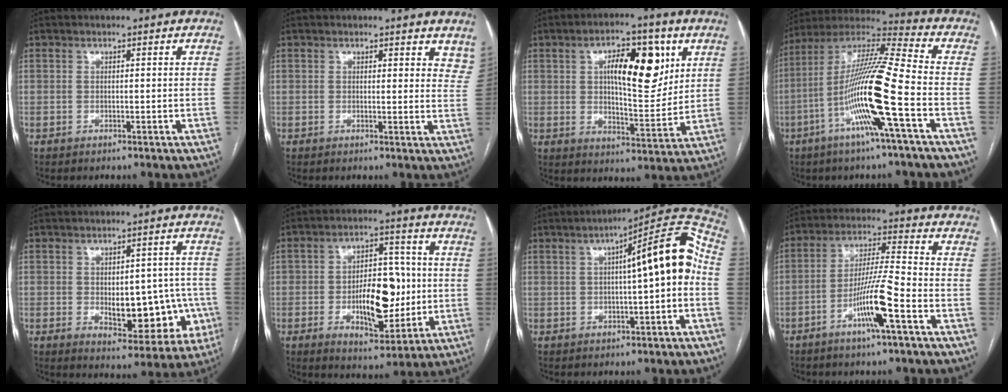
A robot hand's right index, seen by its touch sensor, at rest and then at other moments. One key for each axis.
{"total": 6.2, "fx": 5.2, "fy": 2.6, "fz": 2.2, "tx": -0.001, "ty": -0.013, "tz": 0.043}
{"total": 13.1, "fx": 4.6, "fy": 4.7, "fz": 11.4, "tx": -0.173, "ty": 0.013, "tz": 0.074}
{"total": 17.1, "fx": -5.3, "fy": -0.8, "fz": 16.3, "tx": -0.319, "ty": -0.002, "tz": -0.109}
{"total": 11.8, "fx": -2.5, "fy": 6.1, "fz": 9.7, "tx": -0.109, "ty": 0.022, "tz": -0.013}
{"total": 12.3, "fx": -1.5, "fy": 5.5, "fz": 10.9, "tx": -0.176, "ty": 0.012, "tz": -0.014}
{"total": 12.3, "fx": 0.6, "fy": 1.4, "fz": 12.2, "tx": -0.167, "ty": 0.040, "tz": 0.005}
{"total": 12.2, "fx": -5.5, "fy": -1.3, "fz": 10.8, "tx": -0.211, "ty": 0.000, "tz": -0.105}